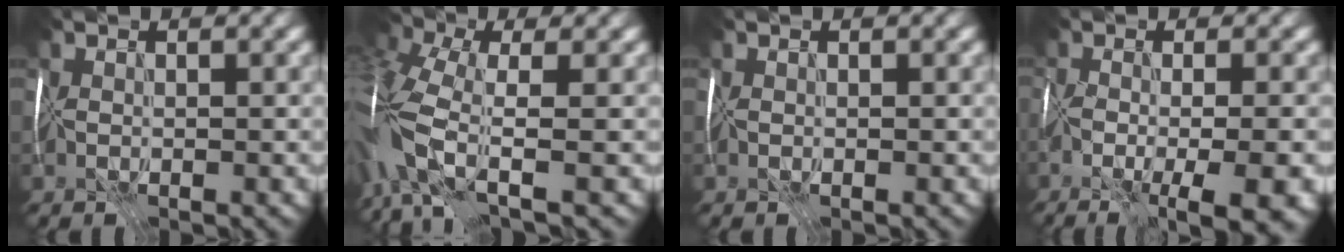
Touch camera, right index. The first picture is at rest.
{"total": 8.7, "force": [-2.1, 3.8, 7.6], "torque": [-0.188, -0.001, -0.054]}
{"total": 0.0}
{"total": 9.5, "force": [-4.5, 3.2, 7.7], "torque": [-0.102, -0.021, -0.053]}